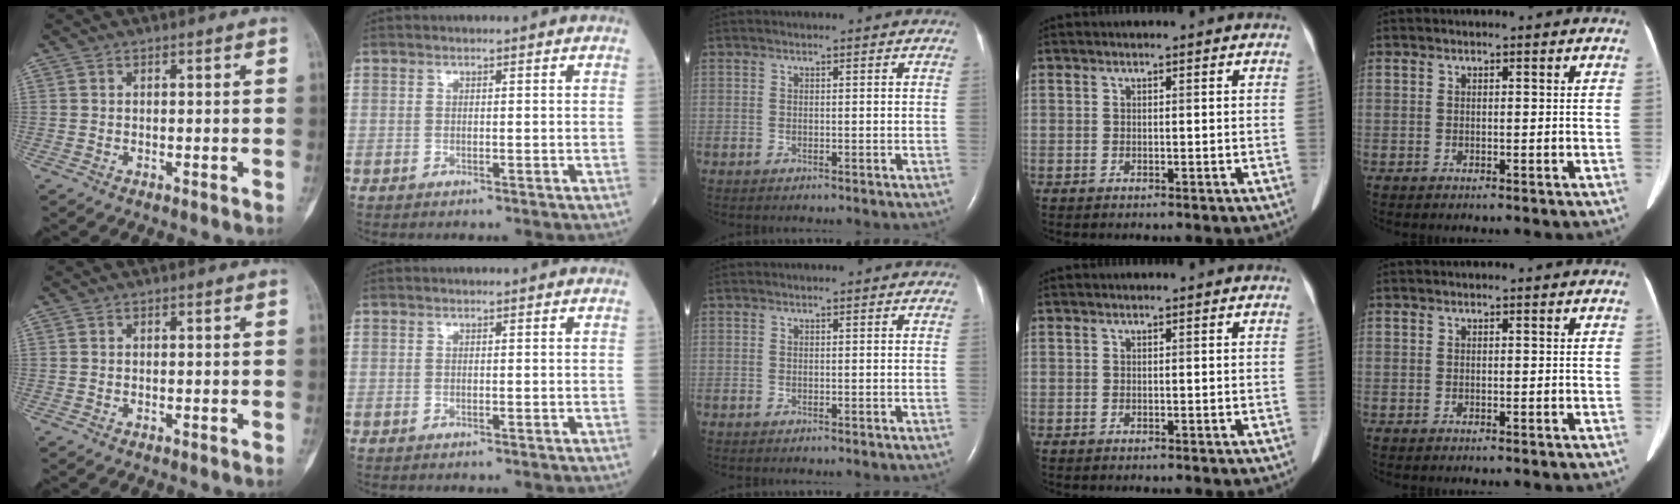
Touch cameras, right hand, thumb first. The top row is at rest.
{}